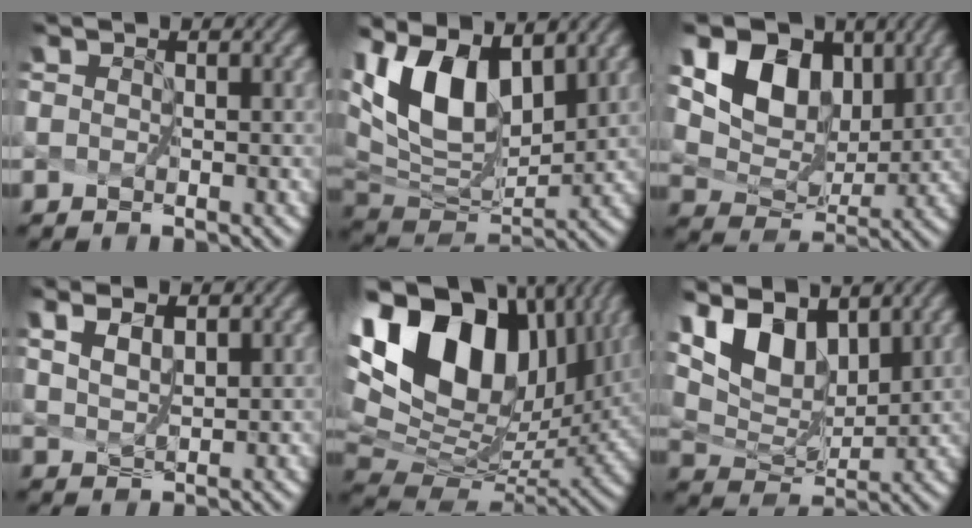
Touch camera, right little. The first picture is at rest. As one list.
[{"total": 9.9, "force": [4.9, 4.7, 7.2], "torque": [-0.144, 0.010, 0.091]}, {"total": 8.6, "force": [4.2, 5.4, 5.1], "torque": [-0.093, -0.001, 0.073]}, {"total": 2.5, "force": [2.0, 0.5, 1.5], "torque": [-0.027, 0.013, 0.033]}, {"total": 15.7, "force": [6.5, 9.1, 10.9], "torque": [-0.222, 0.032, 0.130]}, {"total": 7.1, "force": [5.0, 2.9, 4.2], "torque": [-0.092, 0.002, 0.097]}]